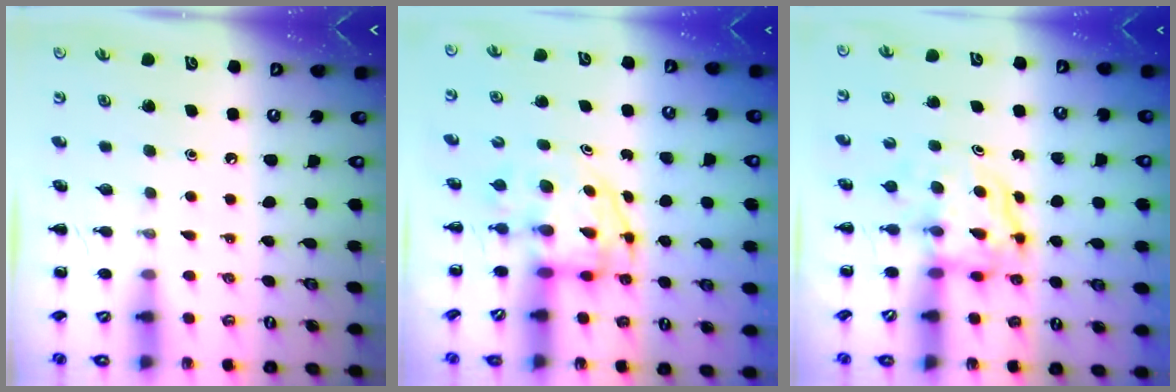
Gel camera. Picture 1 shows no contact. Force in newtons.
{"total": 3.6, "press": 3.5, "slide": 0.6}
{"total": 4.0, "press": 4.0, "slide": 0.4}